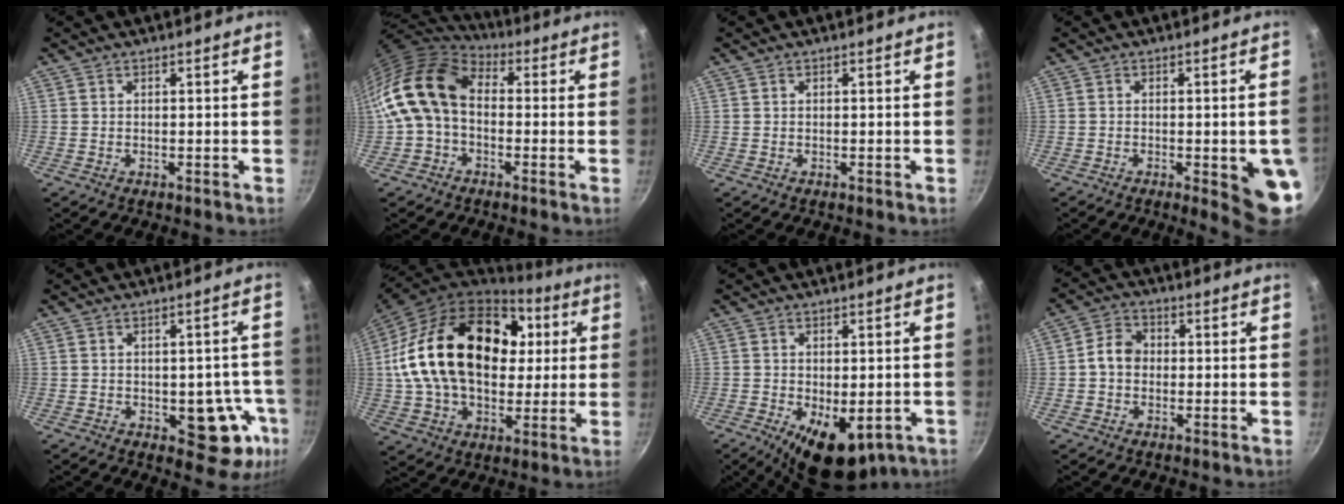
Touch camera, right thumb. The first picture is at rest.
{"total": 14.8, "force": [-0.1, 10.4, 10.5], "torque": [-0.185, 0.031, -0.020]}
{"total": 0.0}
{"total": 9.0, "force": [-2.3, 2.4, 8.4], "torque": [-0.077, 0.004, -0.024]}
{"total": 11.1, "force": [-3.3, 6.5, 8.4], "torque": [-0.037, 0.016, -0.037]}
{"total": 29.4, "force": [4.9, 20.0, 21.1], "torque": [-0.355, 0.027, 0.085]}
{"total": 11.5, "force": [-4.2, 6.1, 8.8], "torque": [-0.105, -0.005, -0.044]}
{"total": 5.4, "force": [-0.2, 4.5, 3.1], "torque": [-0.032, 0.017, -0.016]}